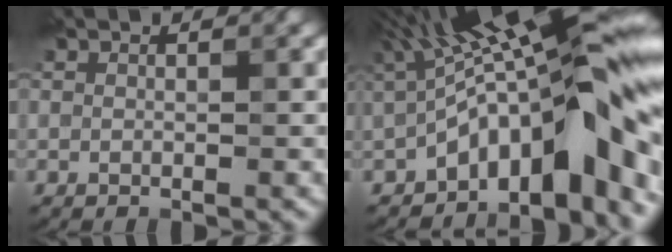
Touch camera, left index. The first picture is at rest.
{"total": 15.1, "force": [-2.2, 4.6, 14.2], "torque": [-0.172, 0.041, -0.046]}